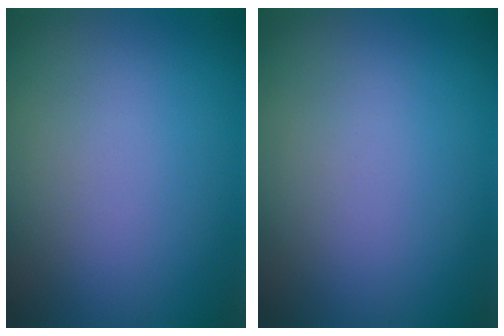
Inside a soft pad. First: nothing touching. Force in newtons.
{"total": 0.0}